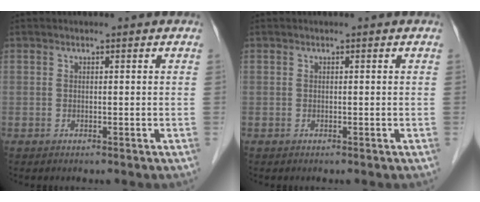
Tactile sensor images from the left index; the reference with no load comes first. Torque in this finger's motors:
{"motor_torque": [0.00, 0.00, -0.01, 0.00]}